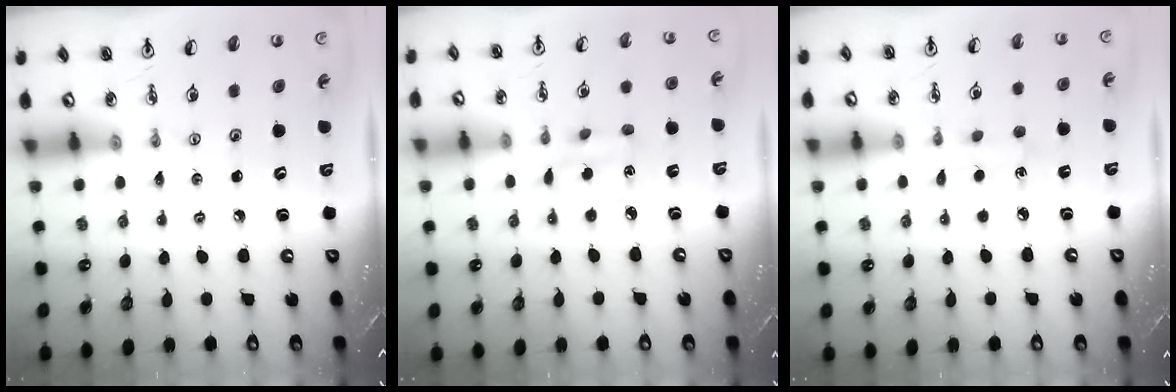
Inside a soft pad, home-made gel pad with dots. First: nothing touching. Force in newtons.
{"total": 3.9, "press": 3.9, "slide": 0.4}
{"total": 5.0, "press": 5.0, "slide": 0.6}